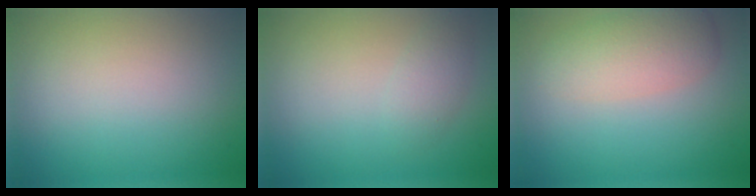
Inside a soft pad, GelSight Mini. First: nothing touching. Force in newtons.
{"total": 1.6, "press": 1.6, "slide": 0.0}
{"total": 3.7, "press": 3.7, "slide": 0.2}